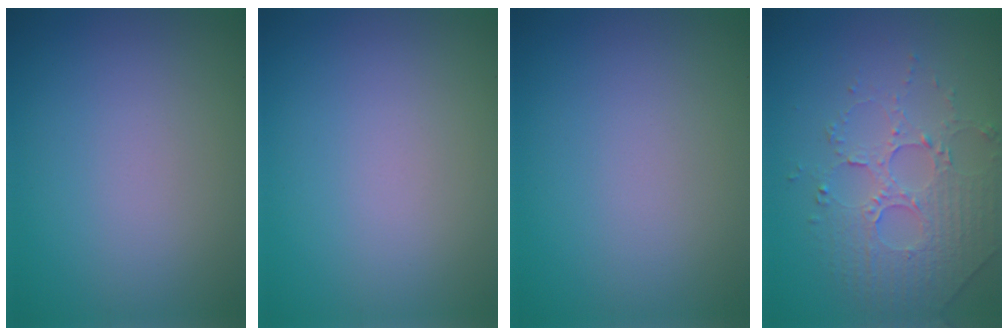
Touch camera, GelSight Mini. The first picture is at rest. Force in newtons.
{"total": 0.0}
{"total": 0.0}
{"total": 5.1, "press": 3.5, "slide": 3.7}